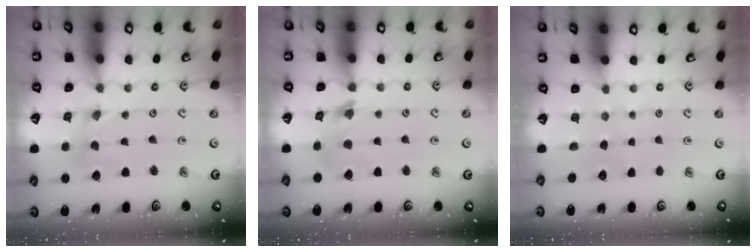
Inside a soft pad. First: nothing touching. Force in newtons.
{"total": 4.4, "press": 4.4, "slide": 0.6}
{"total": 0.0}